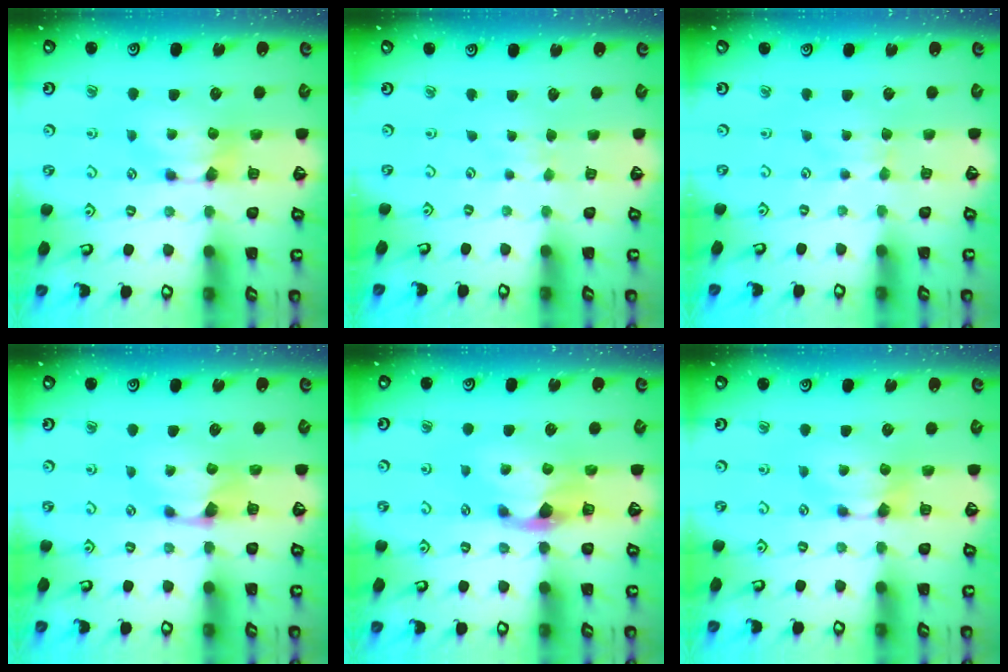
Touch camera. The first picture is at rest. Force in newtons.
{"total": 3.7, "press": 3.7, "slide": 0.4}
{"total": 2.2, "press": 2.2, "slide": 0.5}
{"total": 0.6, "press": 0.1, "slide": 0.6}
{"total": 2.3, "press": 1.9, "slide": 1.2}
{"total": 0.0}